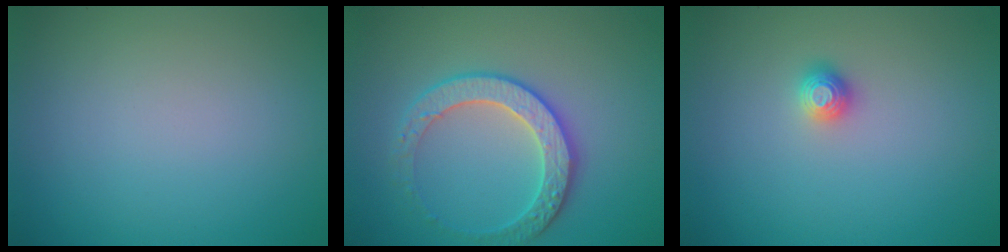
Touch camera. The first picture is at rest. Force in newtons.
{"total": 3.7, "press": 3.7, "slide": 0.7}
{"total": 1.1, "press": 1.0, "slide": 0.3}